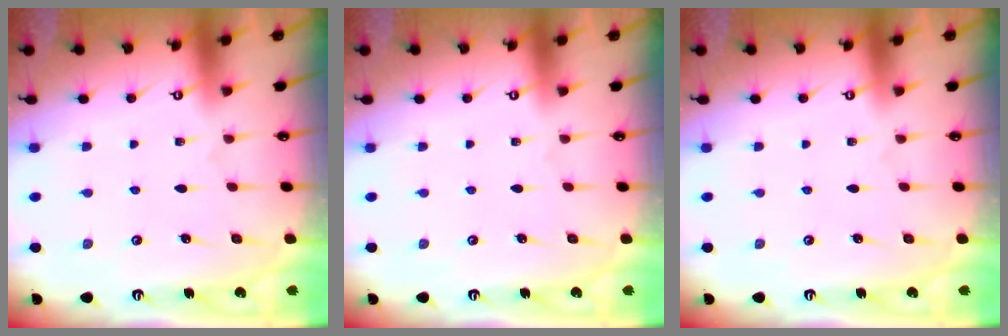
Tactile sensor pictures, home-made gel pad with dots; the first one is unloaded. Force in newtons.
{"total": 0.0}
{"total": 0.0}